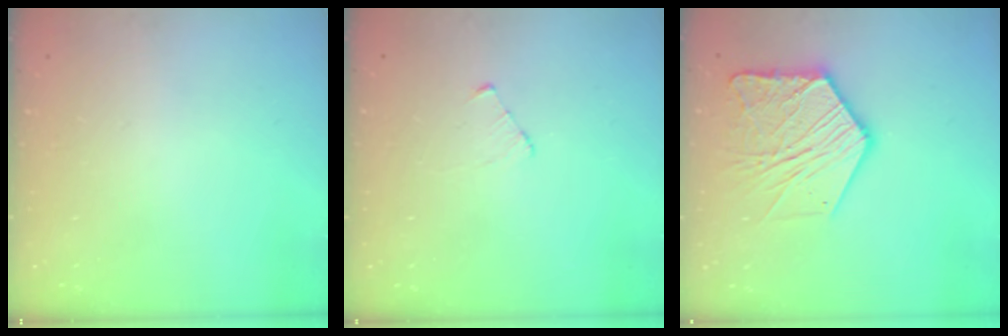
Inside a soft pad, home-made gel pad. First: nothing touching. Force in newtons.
{"total": 2.9, "press": 2.8, "slide": 0.3}
{"total": 16.1, "press": 16.0, "slide": 1.3}